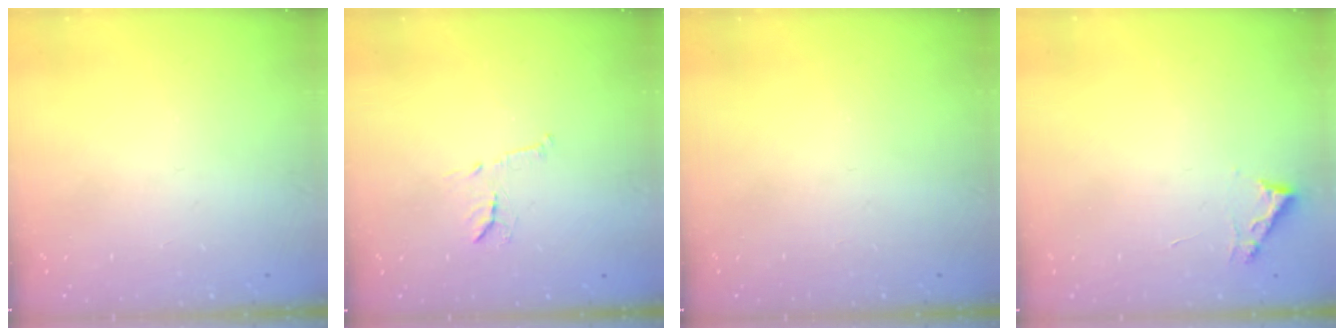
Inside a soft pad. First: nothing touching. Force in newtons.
{"total": 9.1, "press": 9.1, "slide": 0.5}
{"total": 0.0}
{"total": 2.7, "press": 2.7, "slide": 0.3}